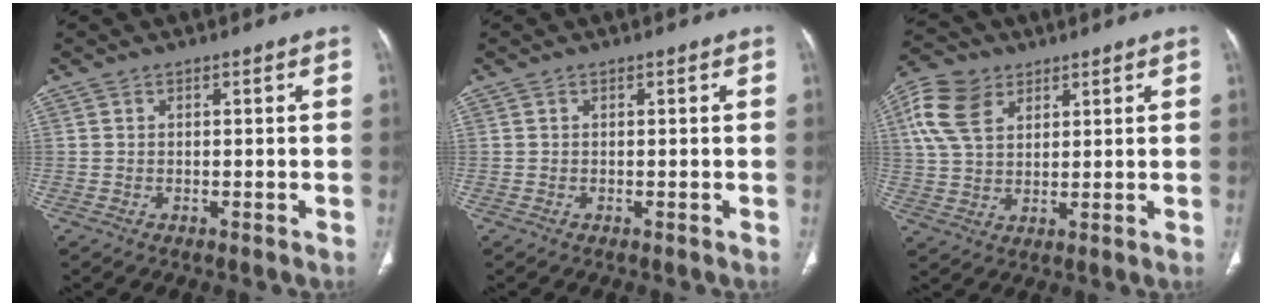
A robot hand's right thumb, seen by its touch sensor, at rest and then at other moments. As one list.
[{"total": 0.0}, {"total": 10.7, "force": [4.6, 7.2, 6.4], "torque": [-0.117, 0.000, 0.087]}]